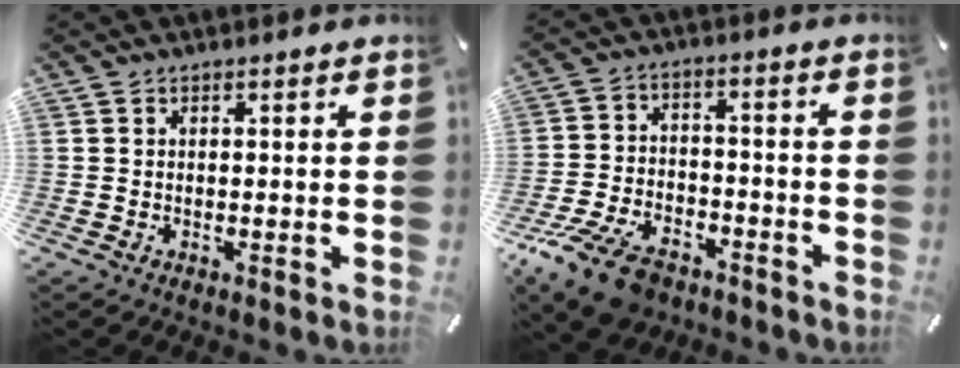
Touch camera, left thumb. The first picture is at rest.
{"total": 12.1, "force": [-8.2, 6.3, 6.4], "torque": [-0.124, 0.045, -0.149]}